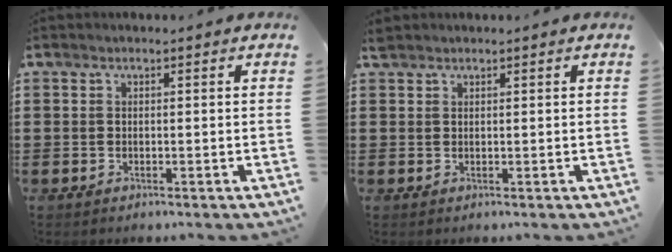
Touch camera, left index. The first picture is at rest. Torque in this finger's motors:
{"motor_torque": [0.18, -0.12, 0.00, -0.01]}